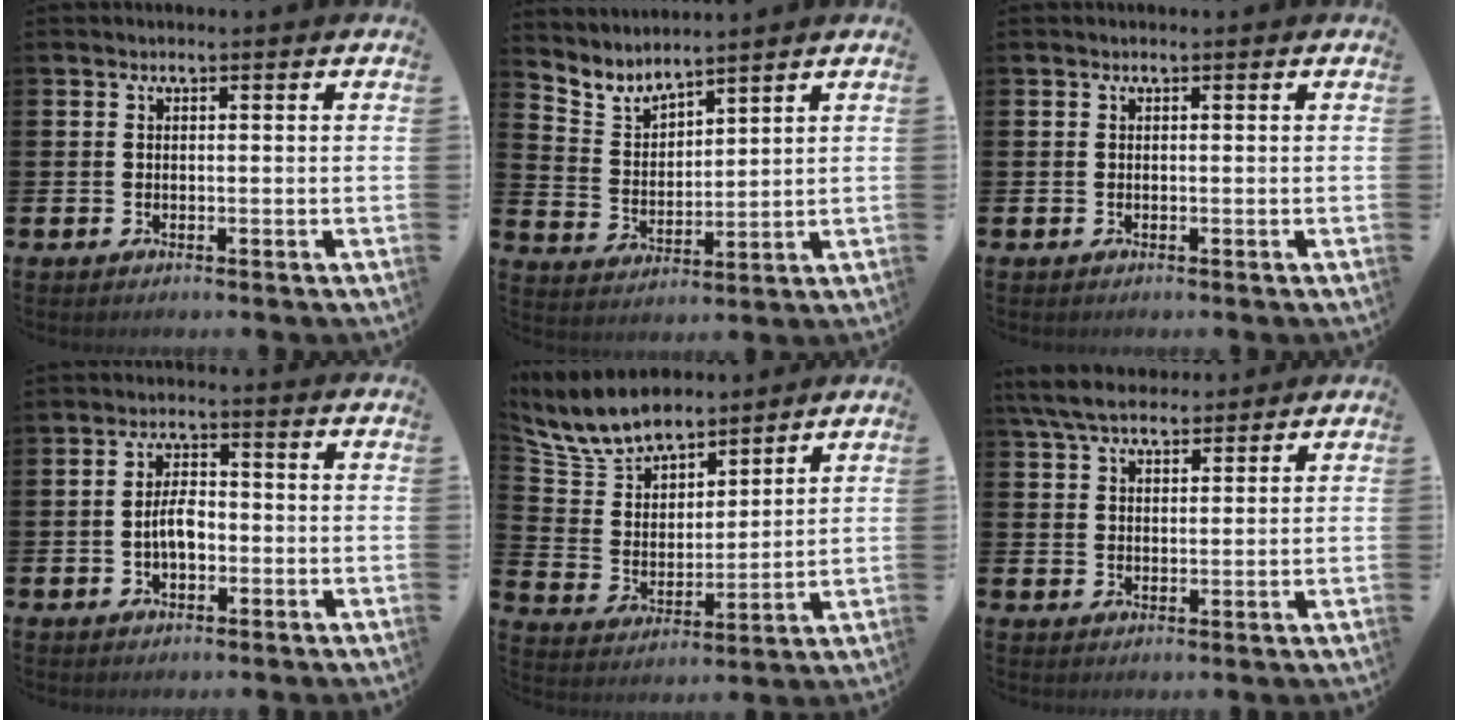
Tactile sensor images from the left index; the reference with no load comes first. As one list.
[{"total": 4.5, "force": [4.4, 0.6, 0.2], "torque": [-0.033, -0.029, 0.078]}, {"total": 0.0}, {"total": 3.8, "force": [-0.8, 2.0, 3.1], "torque": [-0.049, 0.003, -0.018]}, {"total": 8.9, "force": [8.2, 2.9, 2.0], "torque": [-0.088, -0.045, 0.153]}, {"total": 6.1, "force": [5.5, 1.6, 1.9], "torque": [-0.053, -0.016, 0.103]}]